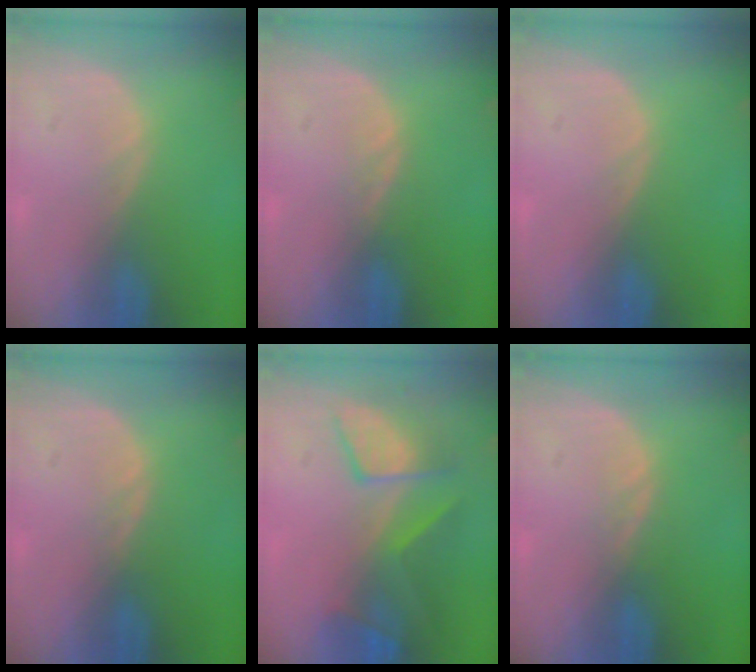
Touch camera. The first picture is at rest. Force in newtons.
{"total": 1.1, "press": 1.0, "slide": 0.2}
{"total": 0.0}
{"total": 0.7, "press": 0.7, "slide": 0.2}
{"total": 7.5, "press": 7.4, "slide": 1.1}
{"total": 1.1, "press": 1.0, "slide": 0.2}